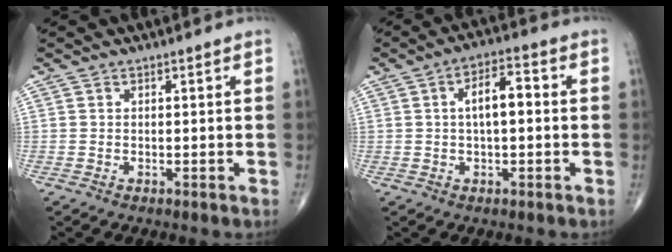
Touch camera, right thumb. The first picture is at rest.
{"total": 6.6, "force": [0.5, 2.8, 6.0], "torque": [-0.095, 0.021, 0.001]}